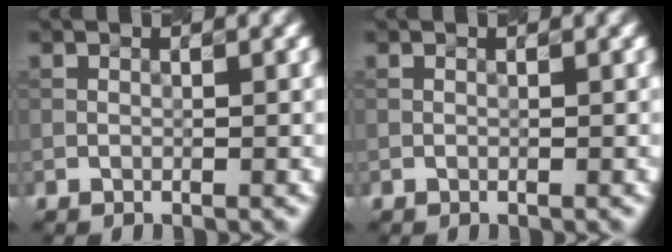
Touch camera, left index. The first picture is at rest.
{"total": 0.0}